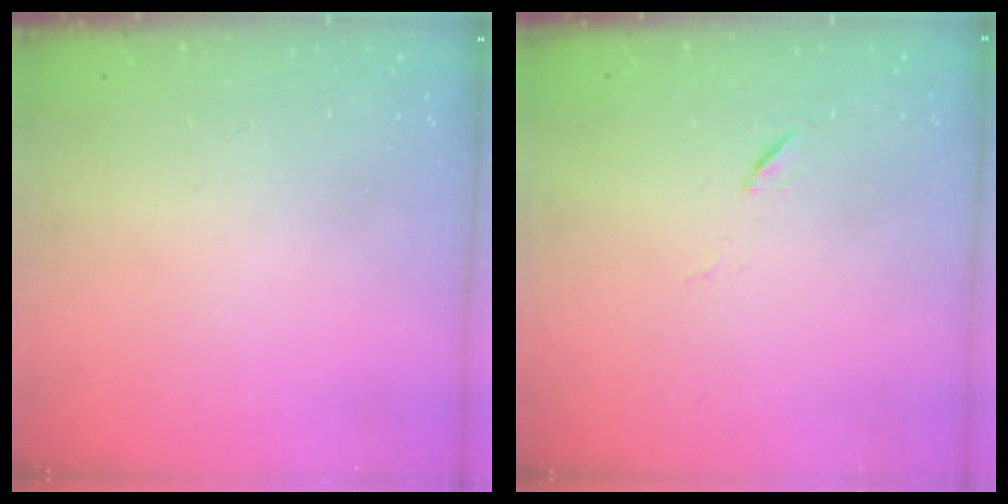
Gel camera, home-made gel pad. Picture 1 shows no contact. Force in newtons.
{"total": 5.5, "press": 5.1, "slide": 2.1}